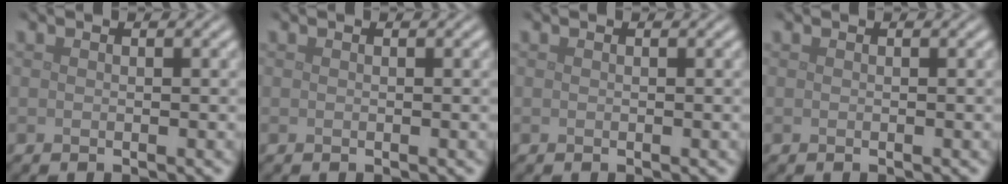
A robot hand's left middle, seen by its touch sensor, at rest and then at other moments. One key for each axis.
{"total": 0.0}
{"total": 0.0}
{"total": 0.0}